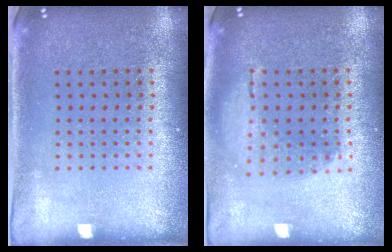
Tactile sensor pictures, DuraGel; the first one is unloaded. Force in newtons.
{"total": 1.3, "press": 1.1, "slide": 0.6}